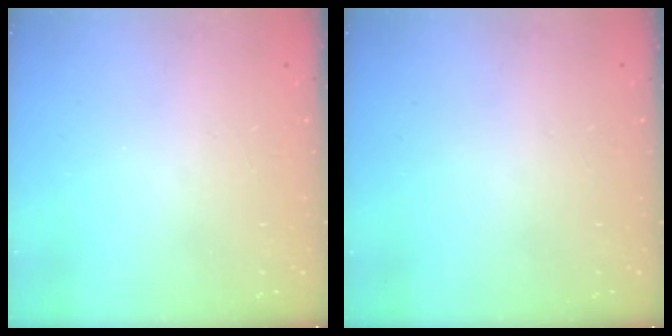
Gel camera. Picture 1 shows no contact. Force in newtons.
{"total": 0.0}